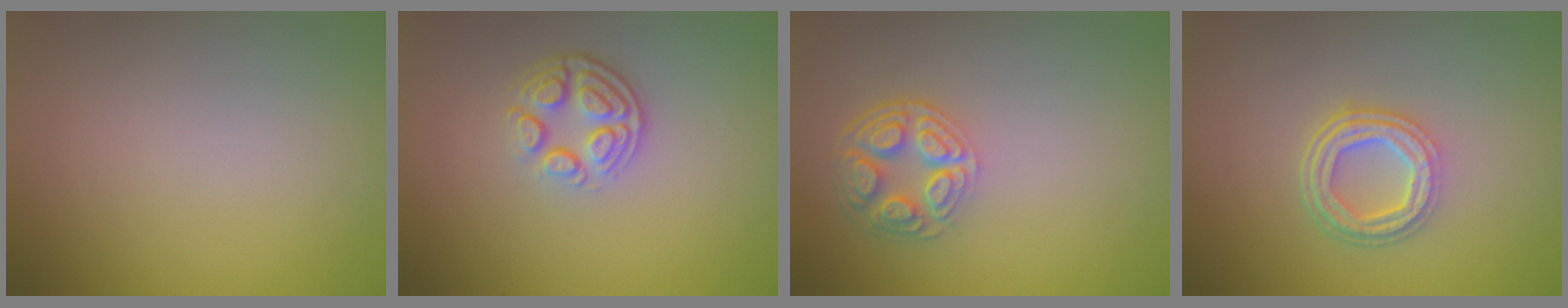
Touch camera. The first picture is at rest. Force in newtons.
{"total": 3.8, "press": 2.7, "slide": 2.7}
{"total": 4.3, "press": 3.3, "slide": 2.8}
{"total": 4.4, "press": 3.4, "slide": 2.9}